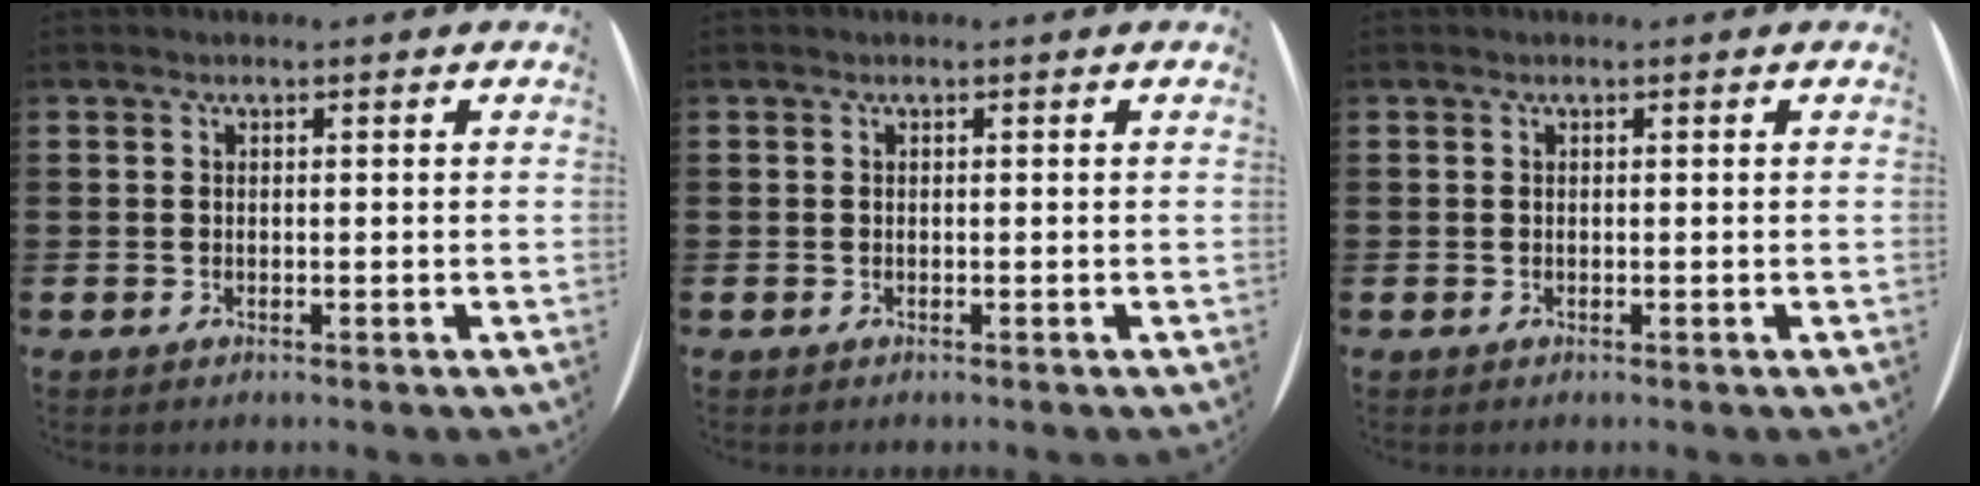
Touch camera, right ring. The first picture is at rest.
{"total": 0.0}
{"total": 0.0}